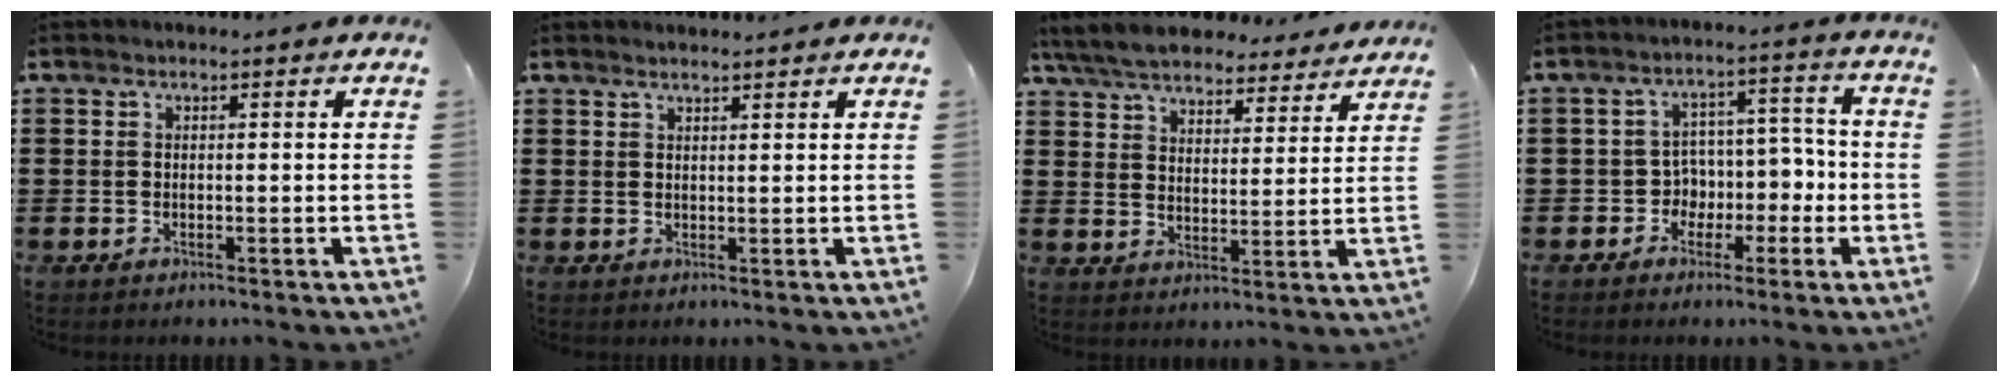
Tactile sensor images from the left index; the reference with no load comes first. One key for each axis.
{"total": 1.4, "fx": 1.4, "fy": 0.0, "fz": 0.4, "tx": -0.010, "ty": 0.001, "tz": 0.026}
{"total": 6.8, "fx": 6.5, "fy": 1.2, "fz": 1.6, "tx": -0.062, "ty": -0.030, "tz": 0.116}
{"total": 5.1, "fx": -0.9, "fy": 4.8, "fz": 1.3, "tx": -0.039, "ty": -0.002, "tz": -0.020}